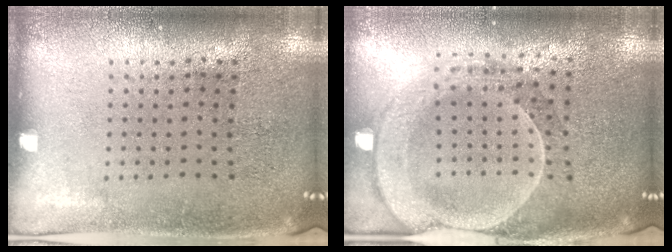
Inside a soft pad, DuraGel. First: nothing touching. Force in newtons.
{"total": 2.2, "press": 2.0, "slide": 0.9}